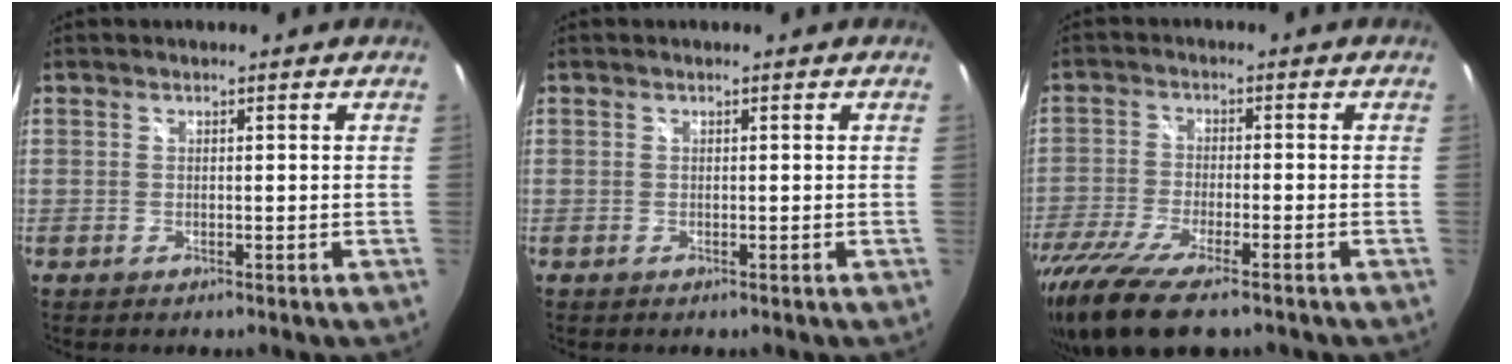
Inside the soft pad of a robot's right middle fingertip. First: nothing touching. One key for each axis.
{"total": 0.0}
{"total": 13.5, "fx": -9.9, "fy": 3.1, "fz": 8.7, "tx": -0.195, "ty": -0.056, "tz": -0.185}